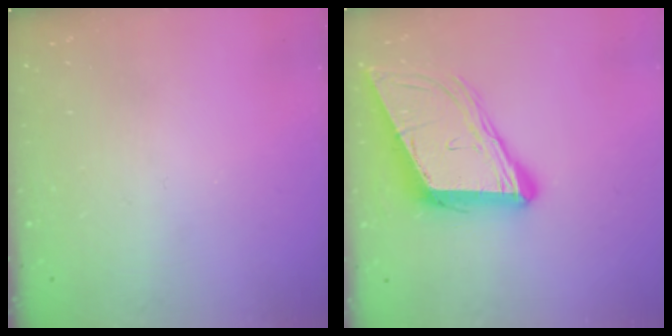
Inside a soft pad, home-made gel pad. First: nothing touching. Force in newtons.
{"total": 12.8, "press": 12.3, "slide": 3.6}